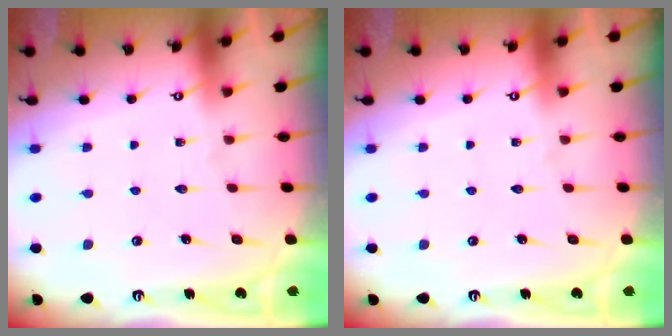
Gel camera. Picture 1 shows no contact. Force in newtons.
{"total": 0.0}